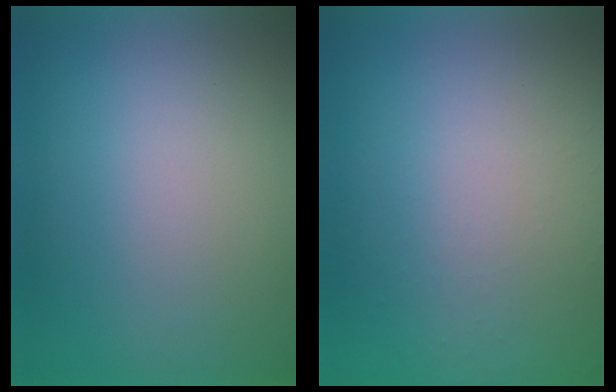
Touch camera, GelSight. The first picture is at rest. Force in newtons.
{"total": 9.5}